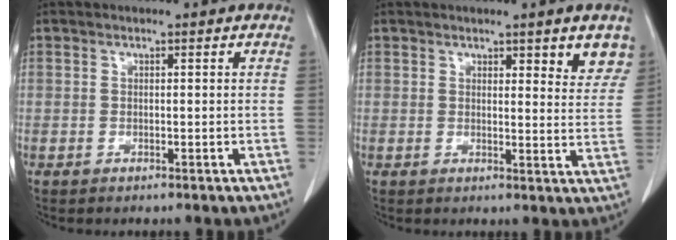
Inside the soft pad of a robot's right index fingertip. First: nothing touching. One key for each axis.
{"total": 5.7, "fx": 3.6, "fy": 1.5, "fz": 4.2, "tx": -0.038, "ty": -0.012, "tz": 0.041}